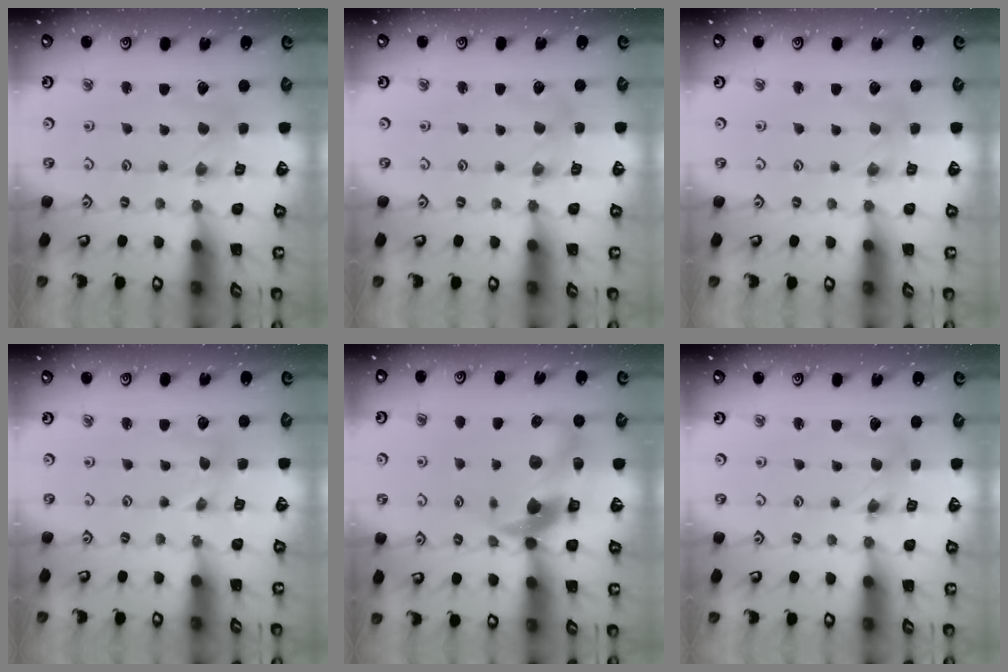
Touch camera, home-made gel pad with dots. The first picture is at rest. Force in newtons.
{"total": 2.1, "press": 2.1, "slide": 0.3}
{"total": 0.9, "press": 0.8, "slide": 0.3}
{"total": 0.0}
{"total": 14.1, "press": 13.9, "slide": 2.2}
{"total": 1.6, "press": 1.6, "slide": 0.3}